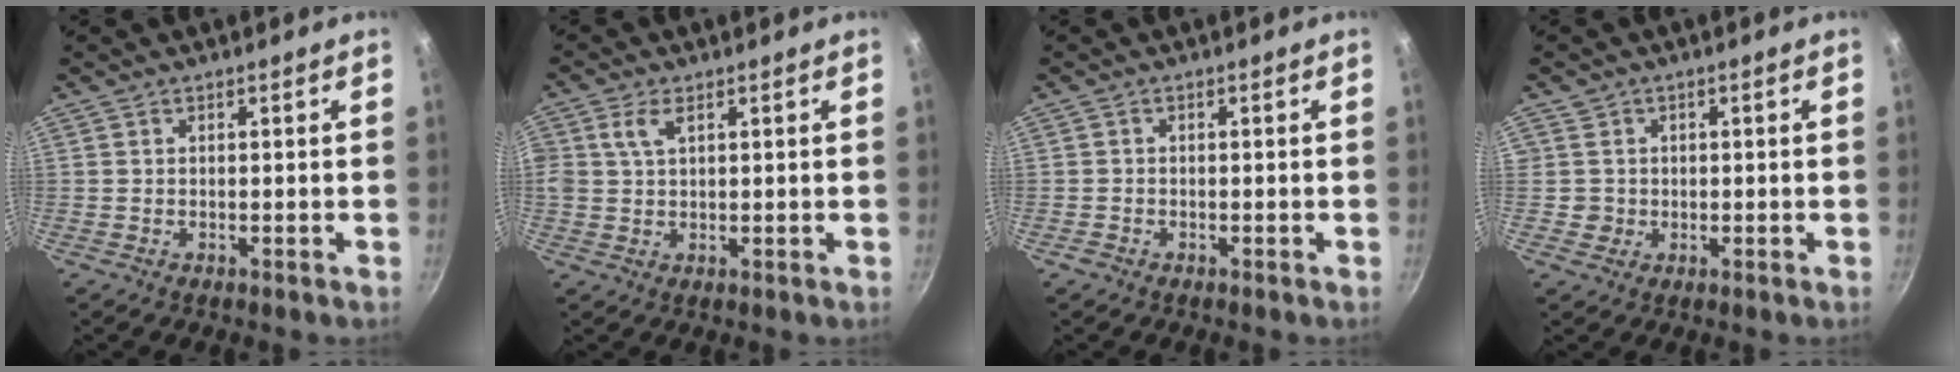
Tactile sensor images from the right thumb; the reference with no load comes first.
{"total": 3.8, "force": [1.6, 2.0, 2.8], "torque": [-0.058, 0.003, 0.036]}
{"total": 1.1, "force": [-0.7, 0.8, 0.3], "torque": [-0.005, 0.001, -0.015]}
{"total": 2.7, "force": [0.4, 2.6, -0.3], "torque": [0.029, 0.004, 0.006]}